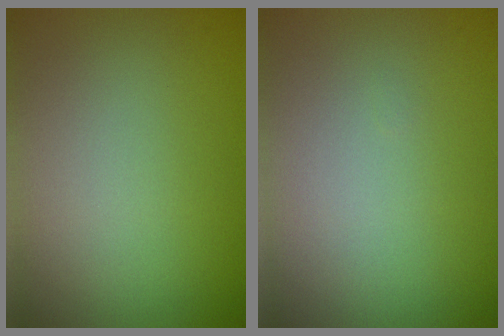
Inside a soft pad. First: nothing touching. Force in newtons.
{"total": 0.0}